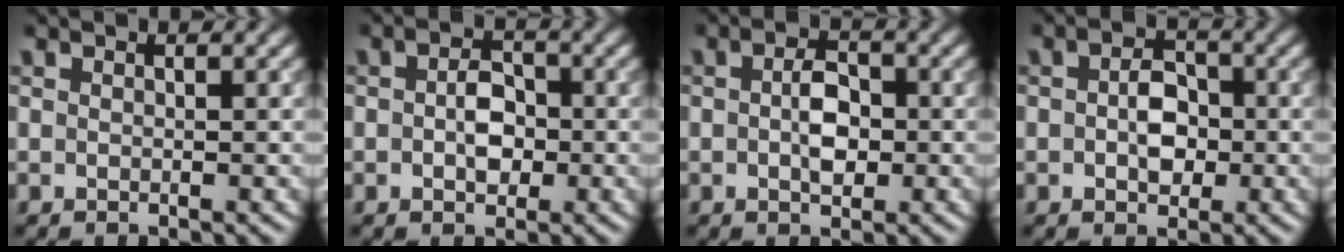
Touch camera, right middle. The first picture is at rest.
{"total": 2.8, "force": [-0.3, 1.9, 2.1], "torque": [-0.038, 0.000, -0.007]}
{"total": 2.9, "force": [-0.3, 1.7, 2.4], "torque": [-0.045, 0.001, -0.006]}
{"total": 3.2, "force": [-0.3, 2.2, 2.3], "torque": [-0.043, 0.000, -0.007]}